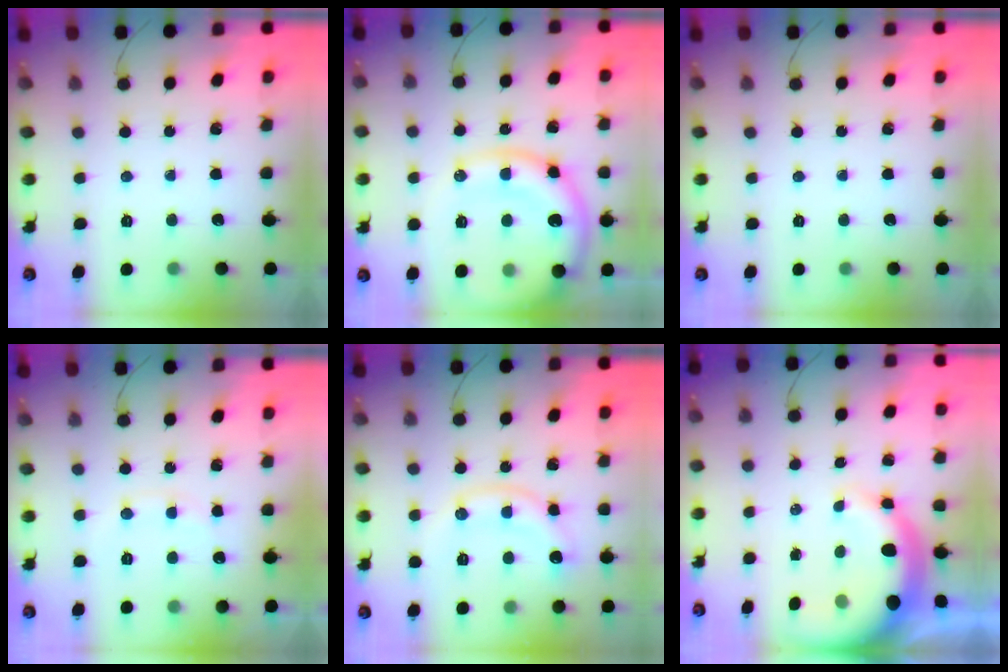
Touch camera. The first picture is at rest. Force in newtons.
{"total": 16.7, "press": 16.5, "slide": 2.8}
{"total": 0.0}
{"total": 8.3, "press": 8.2, "slide": 1.2}
{"total": 9.9, "press": 9.9, "slide": 0.3}
{"total": 11.6, "press": 11.4, "slide": 2.3}